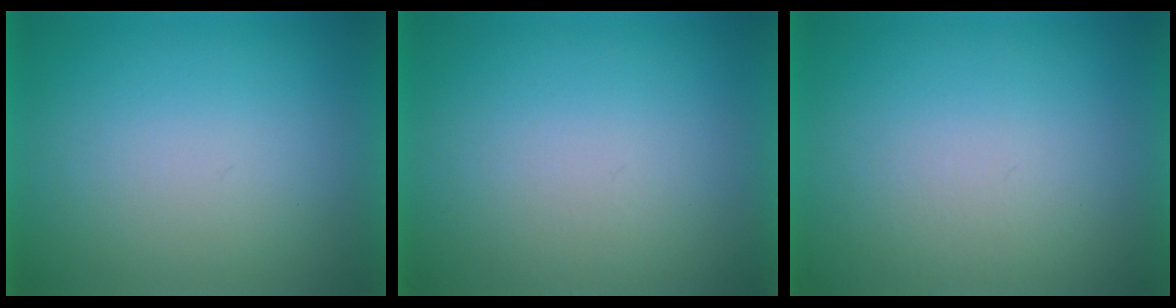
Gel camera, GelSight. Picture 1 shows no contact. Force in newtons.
{"total": 1.2}
{"total": 1.2}